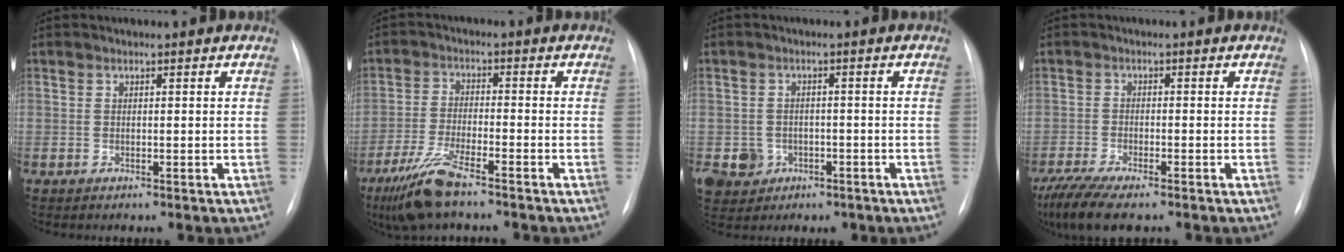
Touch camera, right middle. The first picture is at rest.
{"total": 8.3, "force": [-6.0, 1.2, 5.6], "torque": [-0.128, -0.022, -0.115]}
{"total": 5.6, "force": [-2.1, 5.2, 0.9], "torque": [-0.024, 0.013, -0.022]}
{"total": 8.6, "force": [-6.7, 1.8, 5.2], "torque": [-0.096, -0.020, -0.113]}